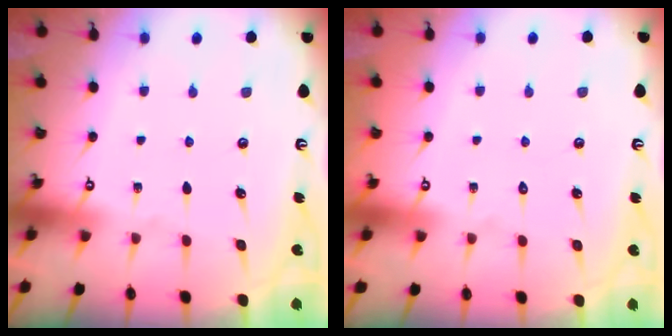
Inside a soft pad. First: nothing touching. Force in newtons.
{"total": 1.7, "press": 1.7, "slide": 0.1}